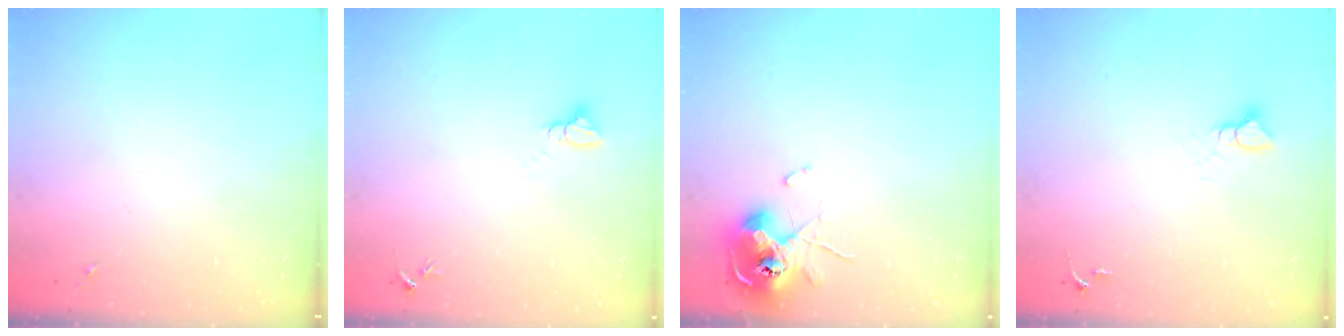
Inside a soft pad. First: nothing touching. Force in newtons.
{"total": 2.7, "press": 2.7, "slide": 0.1}
{"total": 10.2, "press": 10.1, "slide": 1.4}
{"total": 3.9, "press": 3.8, "slide": 0.3}